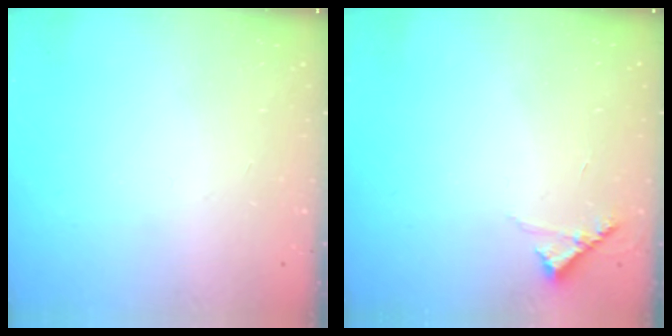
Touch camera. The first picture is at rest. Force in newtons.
{"total": 5.4, "press": 5.4, "slide": 0.4}